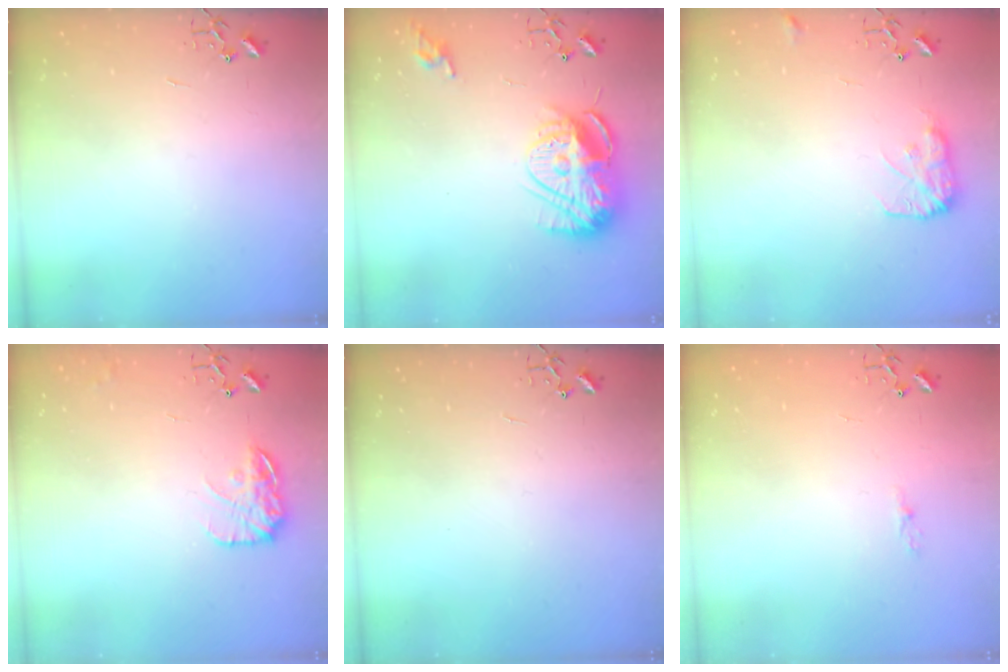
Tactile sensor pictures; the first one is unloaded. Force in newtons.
{"total": 15.3, "press": 15.3, "slide": 0.9}
{"total": 9.2, "press": 9.2, "slide": 0.3}
{"total": 13.2, "press": 13.2, "slide": 0.6}
{"total": 0.0}
{"total": 3.3, "press": 3.3, "slide": 0.4}